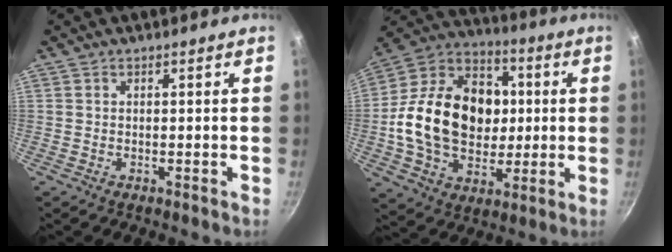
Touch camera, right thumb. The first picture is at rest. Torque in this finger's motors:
{"motor_torque": [1.17, 2.40, 1.23, -0.65, 0.56]}